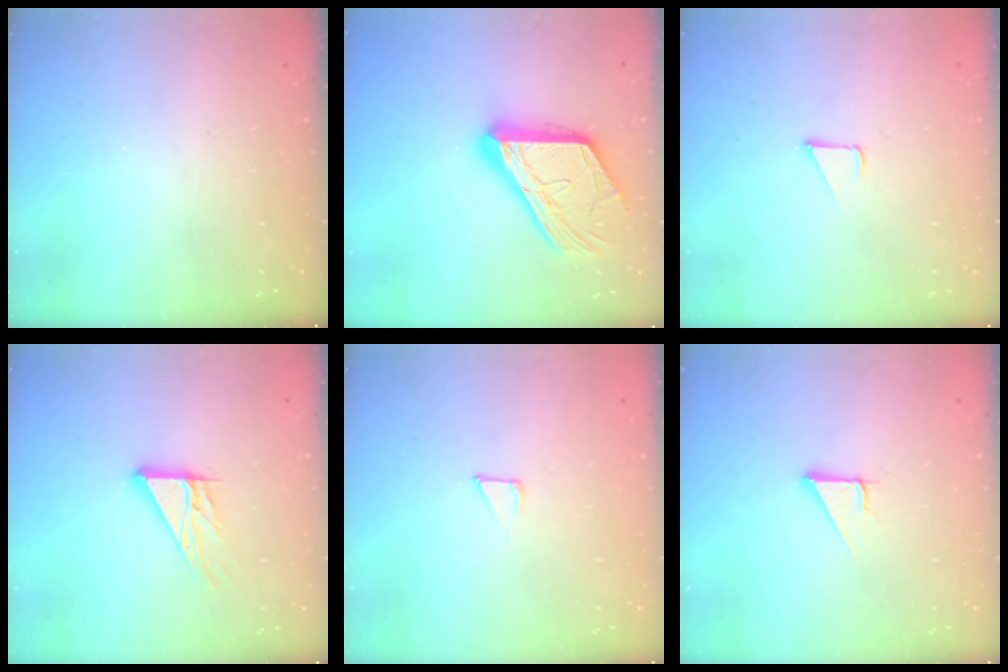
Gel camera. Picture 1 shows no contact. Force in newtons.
{"total": 18.4, "press": 18.3, "slide": 1.6}
{"total": 3.5, "press": 3.5, "slide": 0.2}
{"total": 10.6, "press": 10.6, "slide": 0.8}
{"total": 3.9, "press": 3.9, "slide": 0.3}
{"total": 2.8, "press": 2.8, "slide": 0.1}